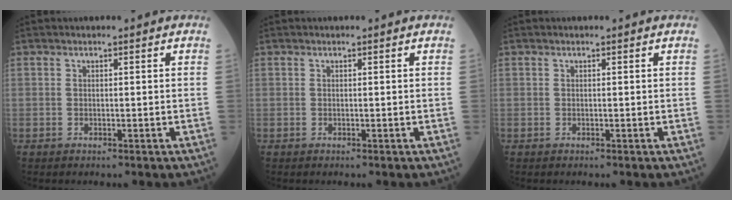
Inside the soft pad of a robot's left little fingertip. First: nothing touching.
{"total": 0.0}
{"total": 0.0}